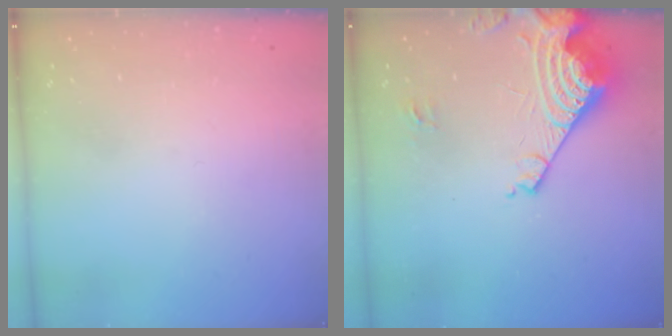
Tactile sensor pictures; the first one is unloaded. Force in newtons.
{"total": 14.9, "press": 14.7, "slide": 2.1}